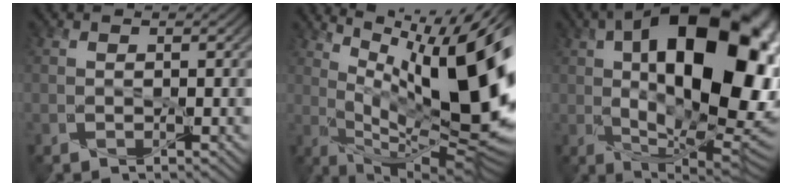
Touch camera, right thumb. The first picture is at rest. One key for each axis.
{"total": 17.5, "fx": 4.8, "fy": 4.6, "fz": 16.2, "tx": -0.244, "ty": 0.011, "tz": 0.103}
{"total": 20.7, "fx": 3.5, "fy": 10.6, "fz": 17.5, "tx": -0.260, "ty": 0.017, "tz": 0.057}